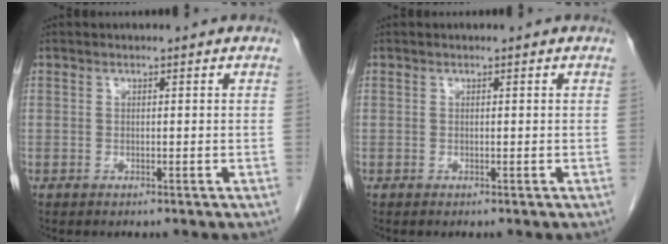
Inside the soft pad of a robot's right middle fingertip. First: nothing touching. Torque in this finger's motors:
{"motor_torque": [0.03, -0.15, 0.00, 0.00]}